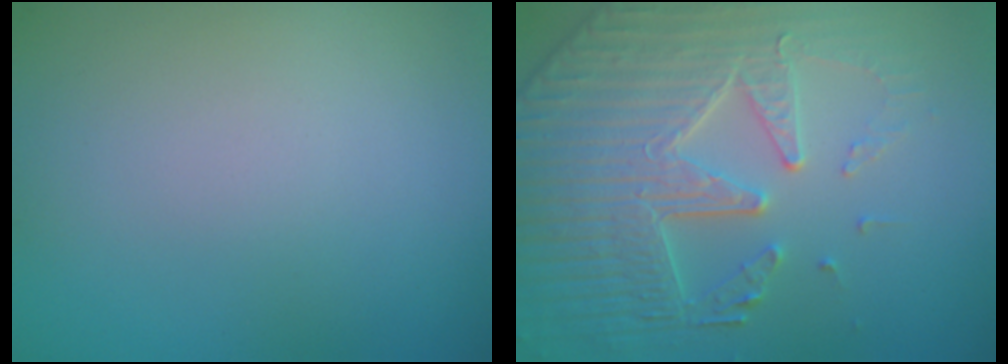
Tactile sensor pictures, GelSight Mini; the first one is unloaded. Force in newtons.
{"total": 6.8, "press": 5.5, "slide": 4.0}